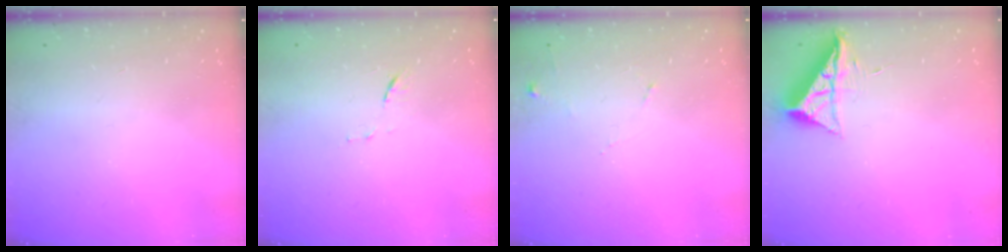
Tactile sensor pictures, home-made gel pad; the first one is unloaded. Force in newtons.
{"total": 5.0, "press": 5.0, "slide": 0.6}
{"total": 5.9, "press": 5.8, "slide": 0.7}
{"total": 7.4, "press": 7.4, "slide": 0.3}